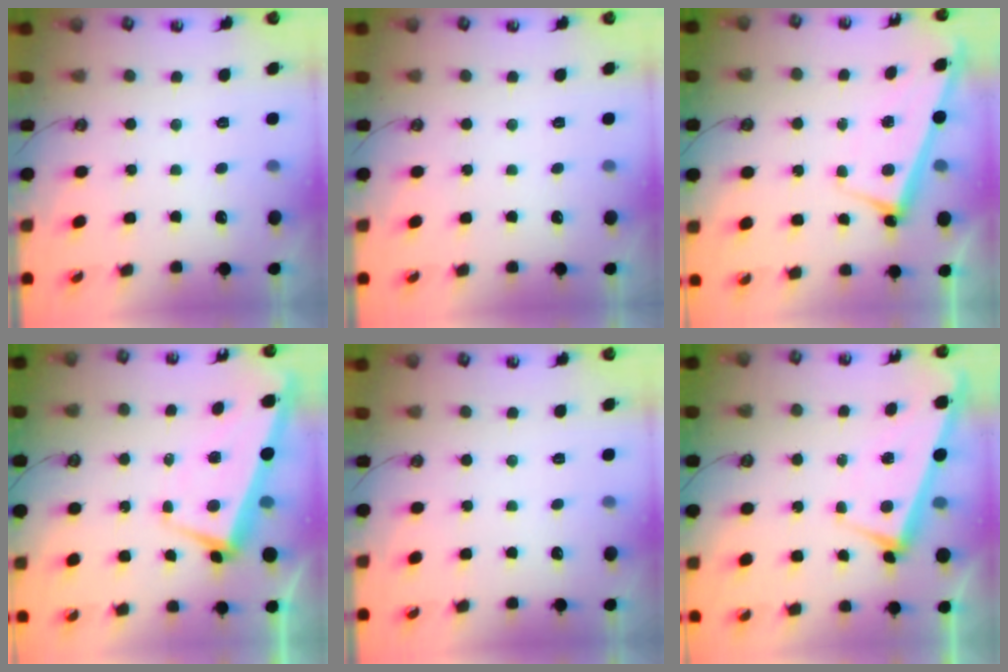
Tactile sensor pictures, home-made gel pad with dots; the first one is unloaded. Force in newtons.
{"total": 0.0}
{"total": 2.9, "press": 2.9, "slide": 0.4}
{"total": 2.2, "press": 0.3, "slide": 2.1}
{"total": 0.0}
{"total": 0.8, "press": 0.6, "slide": 0.6}